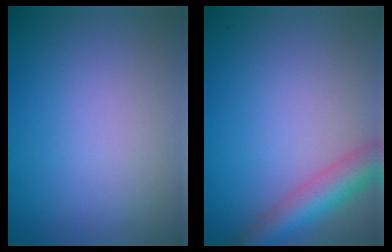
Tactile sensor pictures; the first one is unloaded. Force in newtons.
{"total": 4.7, "press": 4.7, "slide": 0.1}